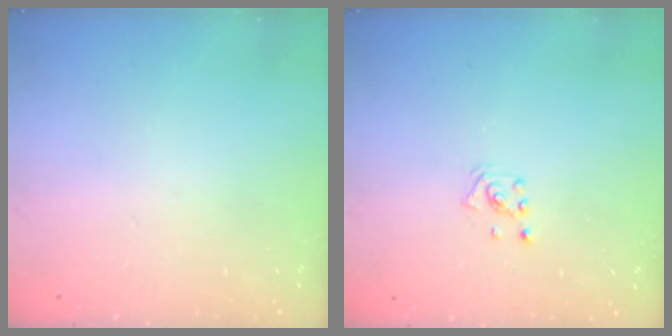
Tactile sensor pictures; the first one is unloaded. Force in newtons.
{"total": 2.0, "press": 2.0, "slide": 0.6}